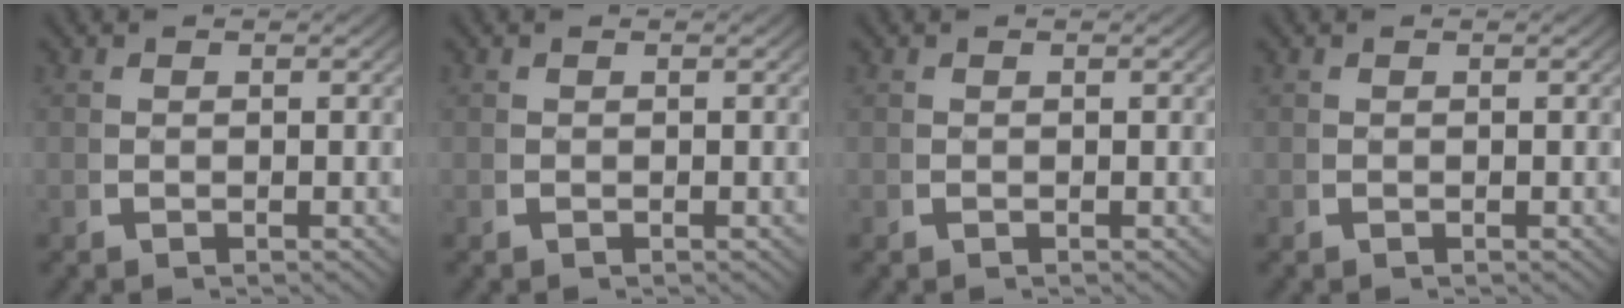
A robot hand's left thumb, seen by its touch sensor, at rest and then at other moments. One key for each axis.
{"total": 0.0}
{"total": 0.0}
{"total": 0.0}